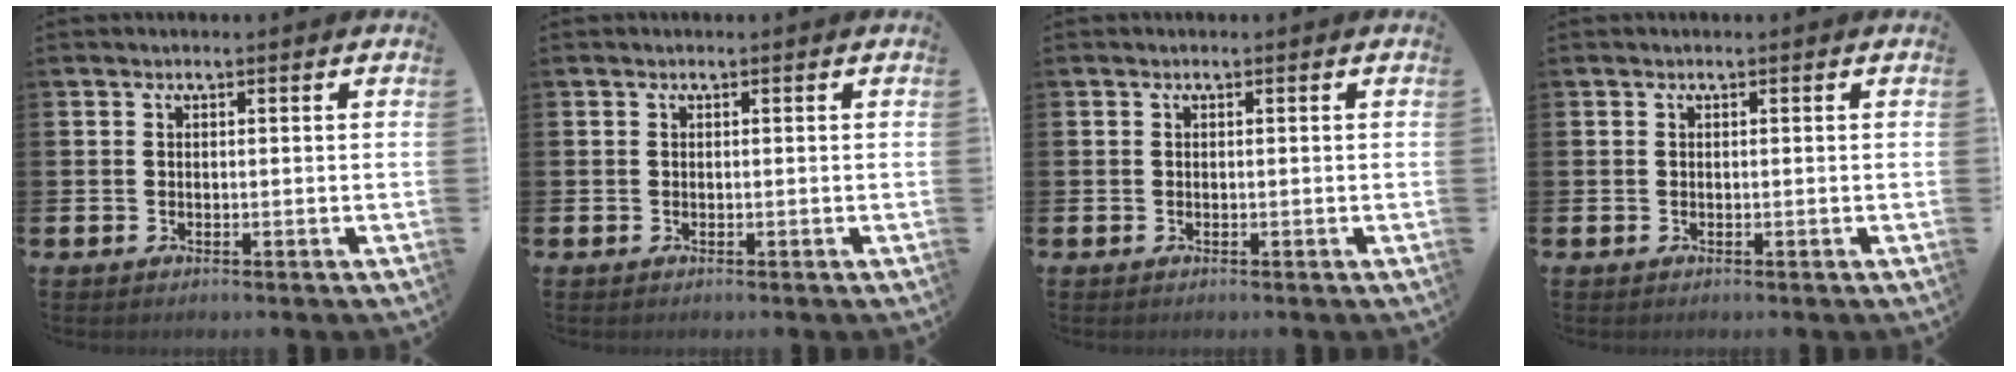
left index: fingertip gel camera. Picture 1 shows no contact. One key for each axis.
{"total": 0.0}
{"total": 0.0}
{"total": 0.0}